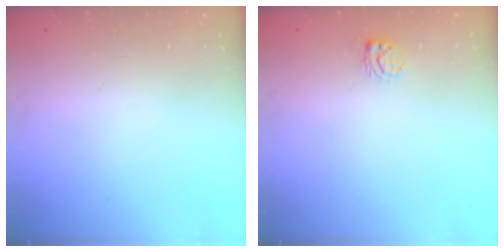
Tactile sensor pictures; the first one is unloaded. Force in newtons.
{"total": 3.9, "press": 3.9, "slide": 0.5}